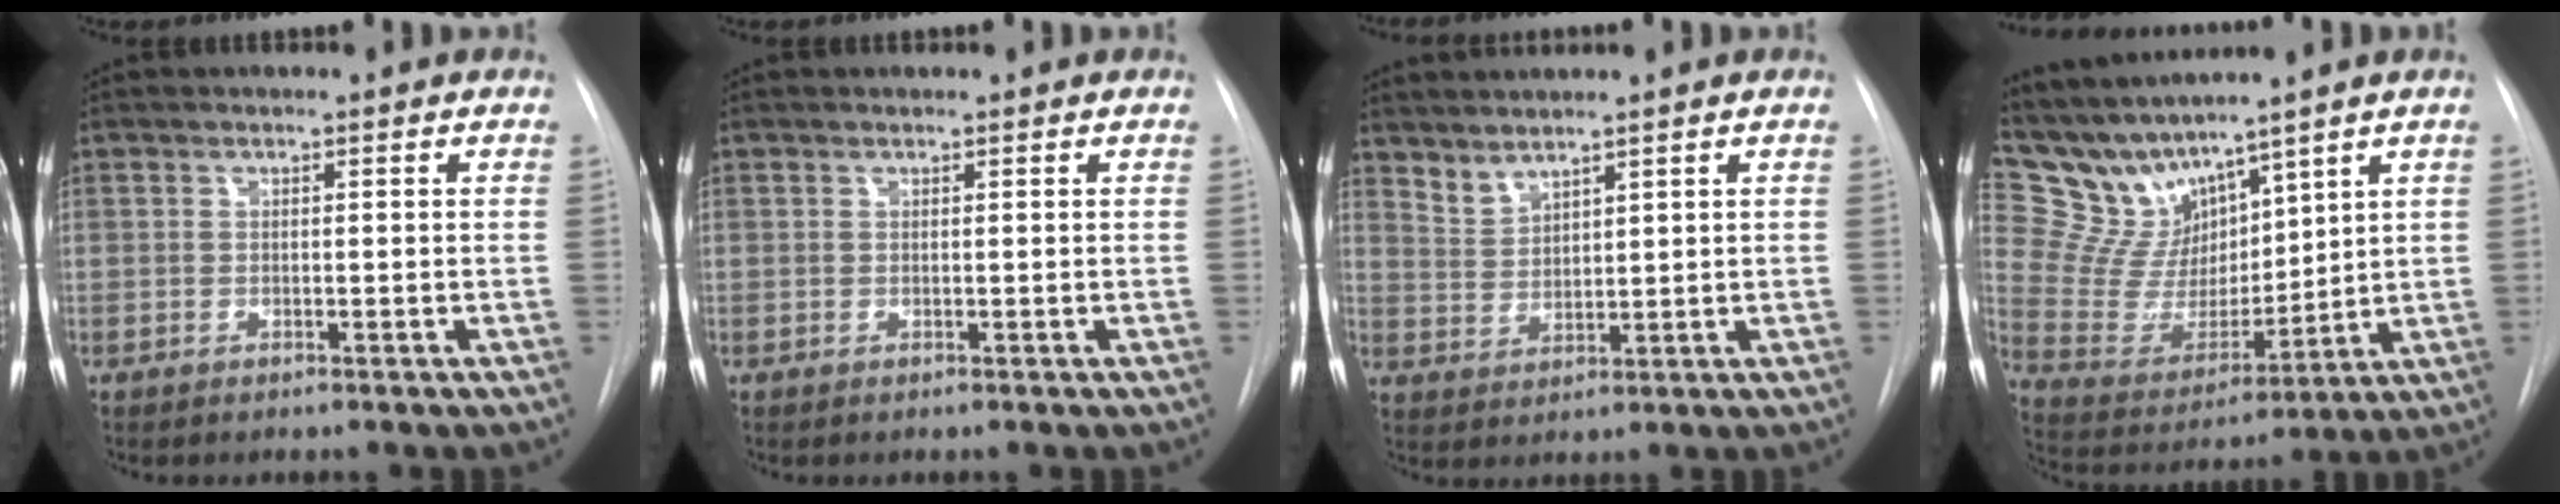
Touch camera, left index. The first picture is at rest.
{"total": 0.5, "force": [0.5, 0.0, -0.1], "torque": [0.005, 0.003, 0.011]}
{"total": 3.5, "force": [3.4, 0.5, 0.7], "torque": [-0.017, 0.005, 0.075]}
{"total": 11.0, "force": [10.0, 3.9, 2.4], "torque": [-0.070, 0.019, 0.214]}